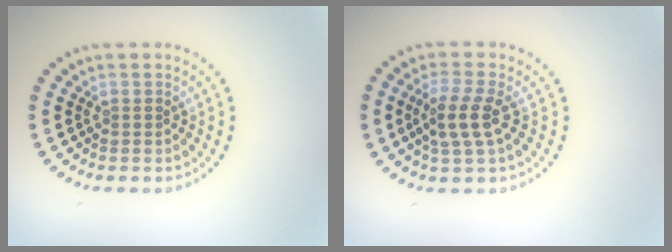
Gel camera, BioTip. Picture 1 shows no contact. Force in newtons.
{"total": 3.1, "press": 2.8, "slide": 1.3}